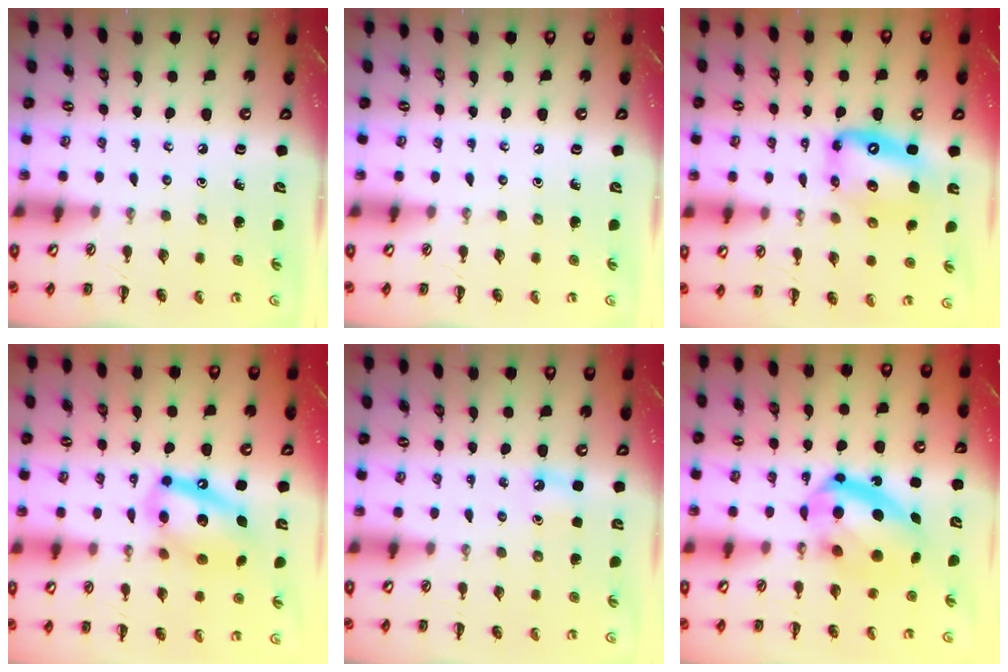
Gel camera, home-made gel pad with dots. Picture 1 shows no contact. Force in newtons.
{"total": 0.0}
{"total": 13.2, "press": 12.7, "slide": 3.6}
{"total": 14.7, "press": 14.3, "slide": 3.2}
{"total": 3.6, "press": 3.5, "slide": 1.1}
{"total": 16.1, "press": 15.6, "slide": 4.0}